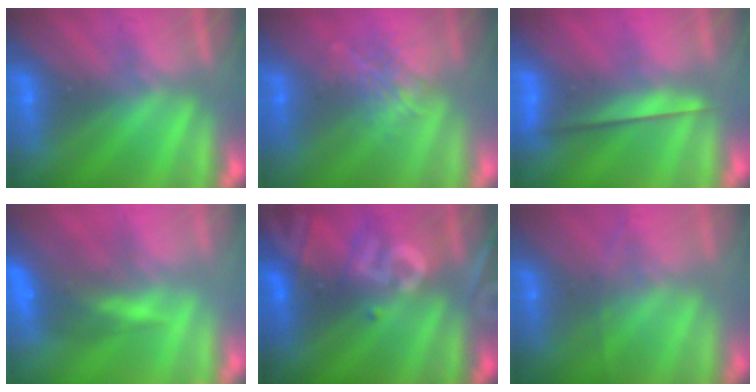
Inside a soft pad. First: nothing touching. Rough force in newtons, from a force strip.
{"total": 2.0}
{"total": 2.2}
{"total": 9.1}
{"total": 2.9}
{"total": 1.8}